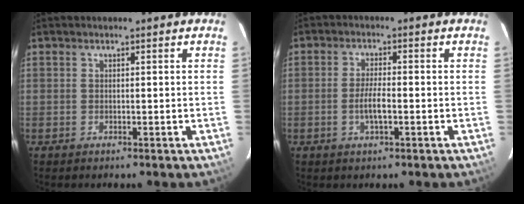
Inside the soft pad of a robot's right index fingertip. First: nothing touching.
{"total": 3.7, "force": [-1.2, 0.8, 3.4], "torque": [-0.068, -0.003, -0.021]}